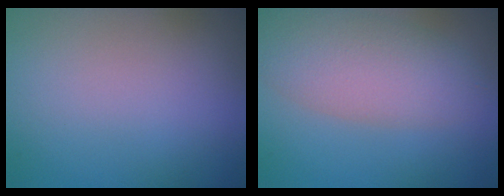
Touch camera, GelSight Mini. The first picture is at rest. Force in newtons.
{"total": 5.8, "press": 5.7, "slide": 0.4}